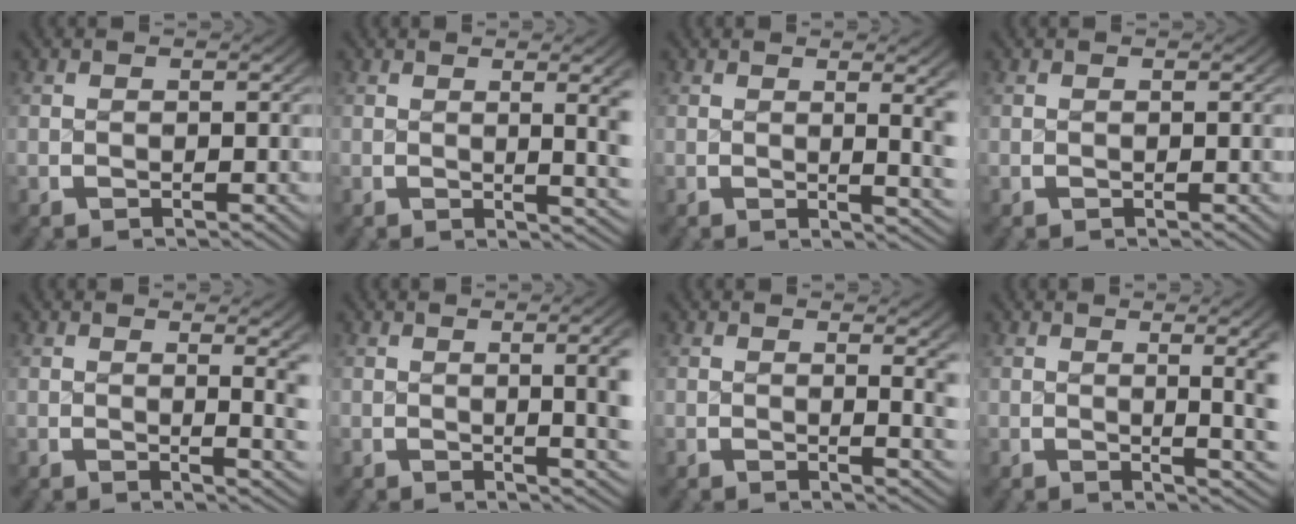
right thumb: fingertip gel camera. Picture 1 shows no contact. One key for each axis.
{"total": 4.4, "fx": 0.6, "fy": 1.1, "fz": 4.2, "tx": -0.045, "ty": 0.000, "tz": 0.009}
{"total": 3.9, "fx": 0.8, "fy": 0.9, "fz": 3.7, "tx": -0.042, "ty": -0.004, "tz": 0.013}
{"total": 0.0}
{"total": 3.6, "fx": 0.9, "fy": 0.9, "fz": 3.4, "tx": -0.034, "ty": -0.007, "tz": 0.014}
{"total": 5.7, "fx": 0.5, "fy": 2.0, "fz": 5.4, "tx": -0.053, "ty": 0.005, "tz": 0.004}
{"total": 2.8, "fx": 0.9, "fy": 0.6, "fz": 2.6, "tx": -0.027, "ty": -0.007, "tz": 0.014}
{"total": 4.8, "fx": 0.4, "fy": 1.5, "fz": 4.5, "tx": -0.054, "ty": 0.000, "tz": 0.007}